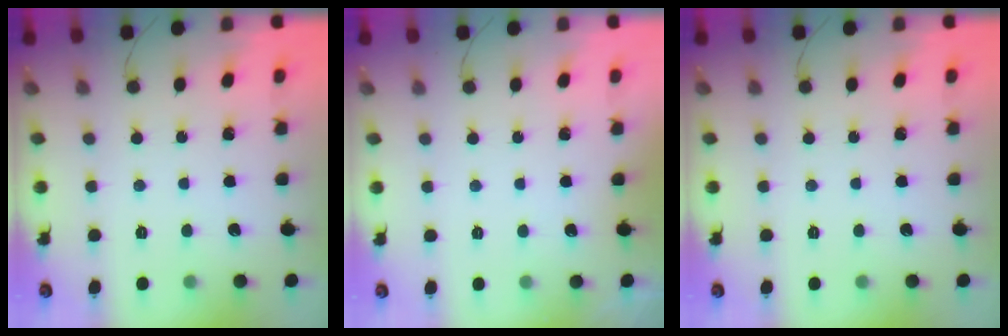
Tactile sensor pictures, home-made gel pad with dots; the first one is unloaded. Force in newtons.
{"total": 11.7, "press": 1.6, "slide": 11.6}
{"total": 0.0}